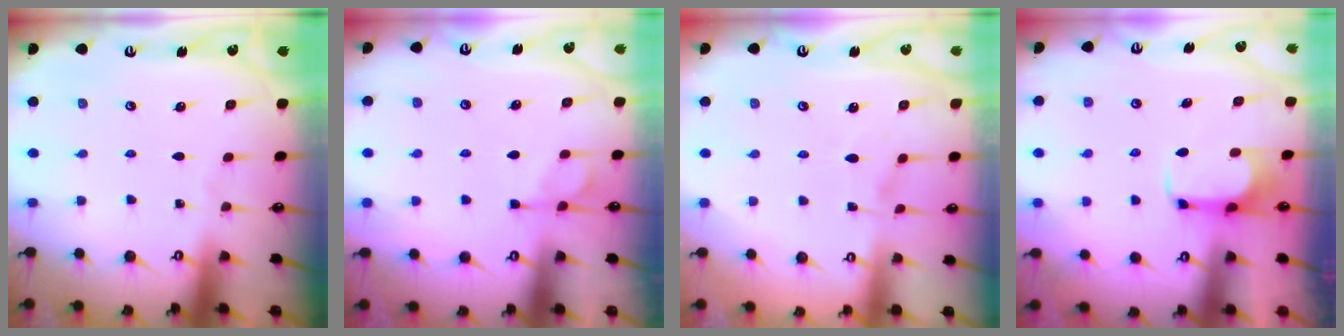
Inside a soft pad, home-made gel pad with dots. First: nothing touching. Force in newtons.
{"total": 1.1, "press": 0.0, "slide": 1.0}
{"total": 2.1, "press": 1.9, "slide": 0.9}
{"total": 0.9, "press": 0.7, "slide": 0.6}